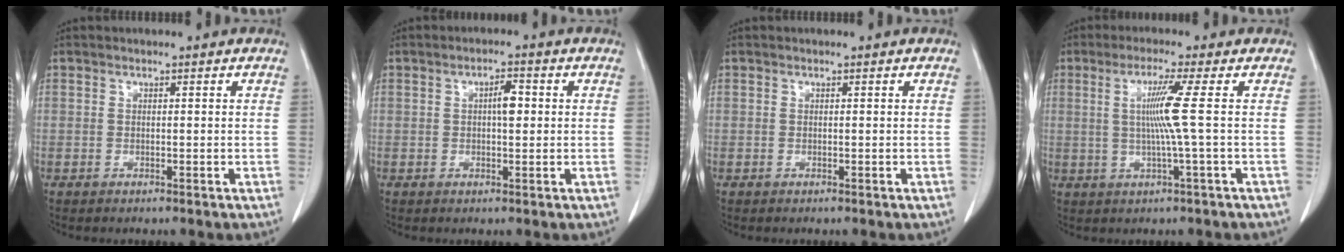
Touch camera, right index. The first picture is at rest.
{"total": 2.9, "force": [0.4, 0.9, 2.8], "torque": [-0.046, 0.004, 0.005]}
{"total": 0.0}
{"total": 6.0, "force": [0.6, -2.0, 5.6], "torque": [-0.111, -0.003, 0.014]}